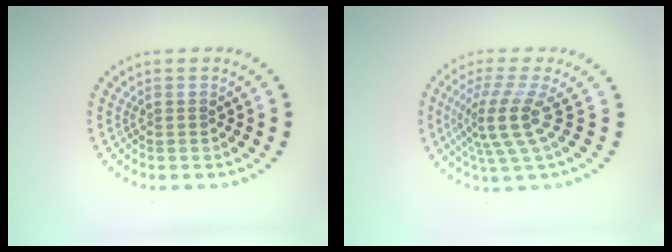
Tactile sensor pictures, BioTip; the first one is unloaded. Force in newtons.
{"total": 4.3, "press": 3.1, "slide": 3.0}